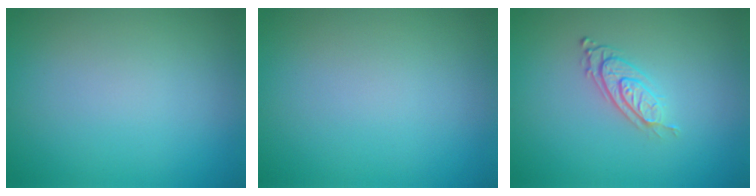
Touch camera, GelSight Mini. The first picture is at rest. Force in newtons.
{"total": 0.0}
{"total": 2.9, "press": 1.9, "slide": 2.1}